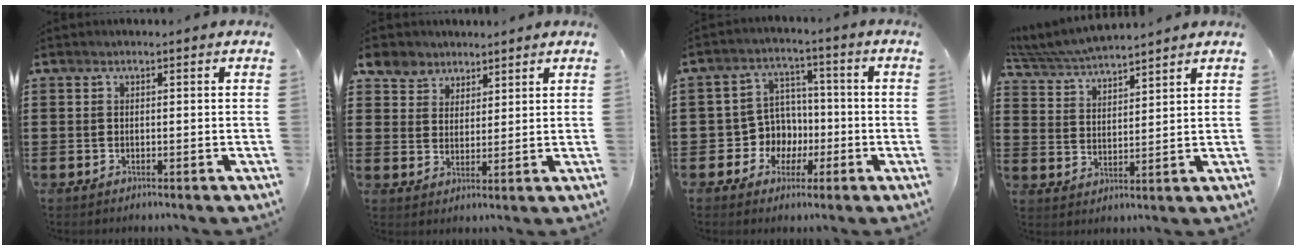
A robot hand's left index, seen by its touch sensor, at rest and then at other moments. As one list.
[{"total": 4.8, "force": [3.7, 3.0, 0.2], "torque": [-0.028, -0.001, 0.068]}, {"total": 6.4, "force": [-1.1, 6.1, 1.6], "torque": [-0.051, 0.014, -0.015]}, {"total": 5.1, "force": [5.0, 0.1, 1.1], "torque": [-0.041, -0.023, 0.088]}]